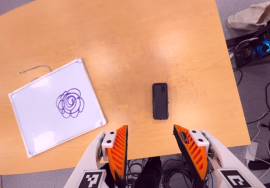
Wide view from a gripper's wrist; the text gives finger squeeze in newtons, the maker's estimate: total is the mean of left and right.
{"total": 0.0}